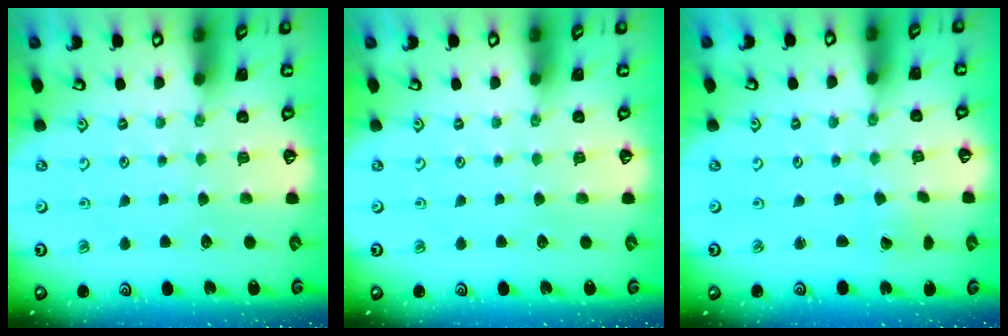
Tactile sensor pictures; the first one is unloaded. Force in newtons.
{"total": 0.0}
{"total": 0.6, "press": 0.6, "slide": 0.1}